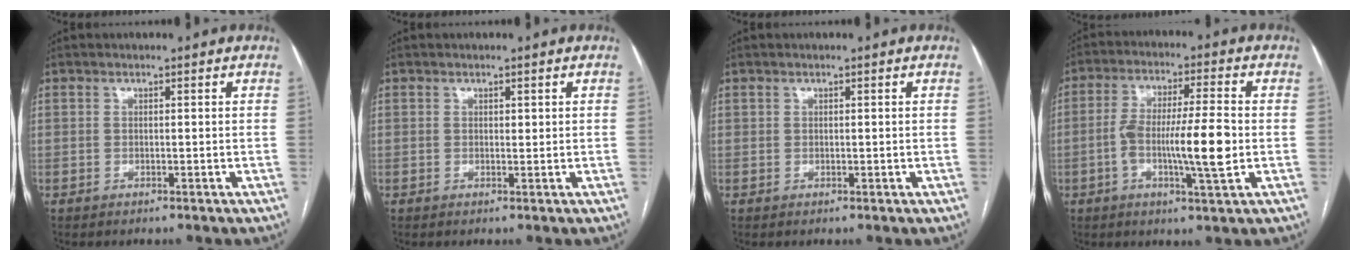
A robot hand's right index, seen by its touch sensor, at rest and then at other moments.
{"total": 0.6, "force": [0.3, 0.4, 0.4], "torque": [-0.003, -0.001, 0.004]}
{"total": 0.5, "force": [0.3, 0.4, 0.2], "torque": [0.005, 0.000, 0.004]}
{"total": 11.0, "force": [-1.9, 0.9, 10.8], "torque": [-0.192, 0.004, -0.036]}